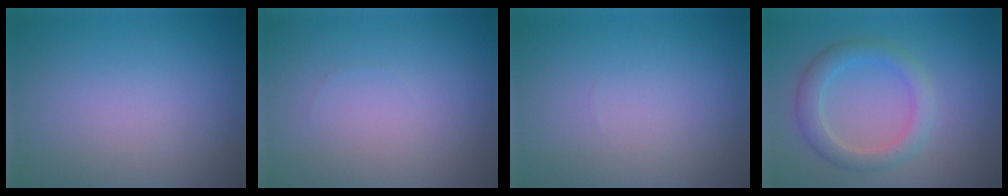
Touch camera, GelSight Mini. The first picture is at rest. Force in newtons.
{"total": 0.0}
{"total": 0.0}
{"total": 3.3, "press": 3.3, "slide": 0.0}